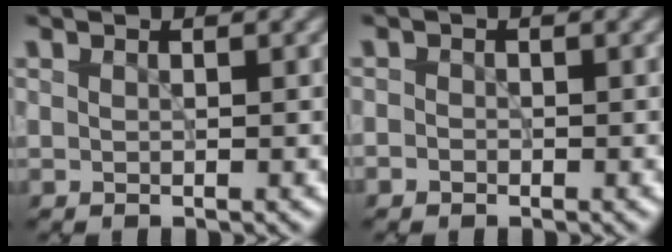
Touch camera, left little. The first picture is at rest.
{"total": 0.8, "force": [-0.4, 0.6, 0.2], "torque": [-0.003, -0.002, -0.009]}